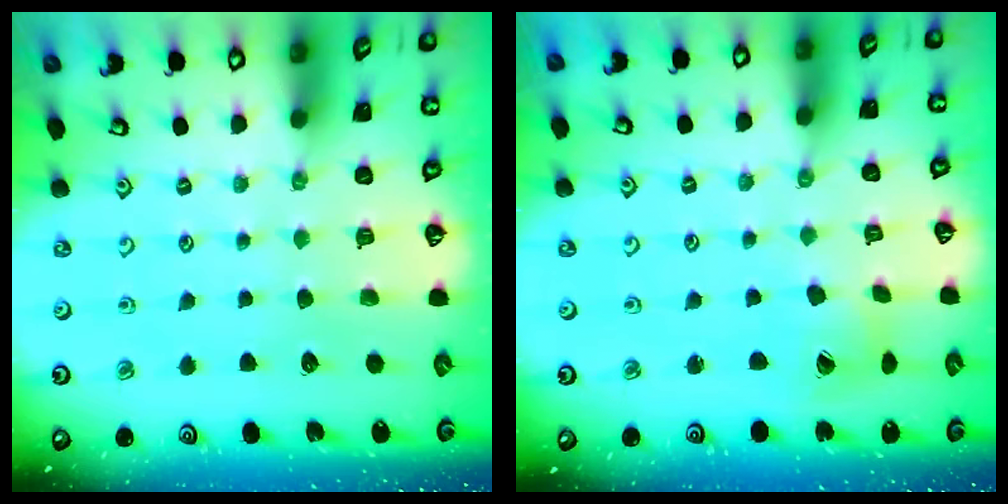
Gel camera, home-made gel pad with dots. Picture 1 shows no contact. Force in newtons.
{"total": 7.9, "press": 7.9, "slide": 0.6}